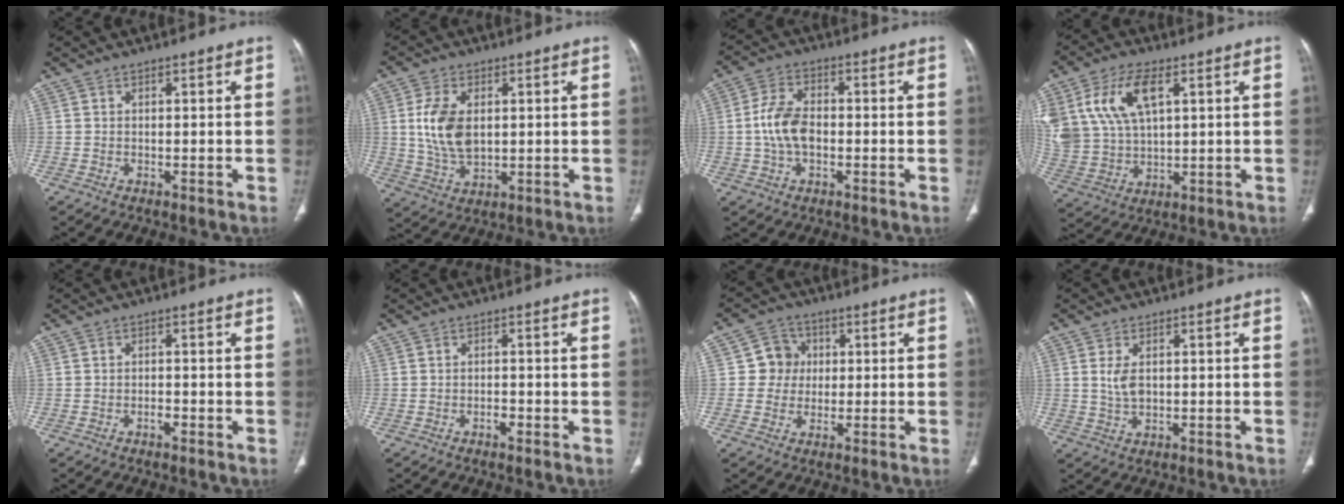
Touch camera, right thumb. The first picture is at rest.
{"total": 10.0, "force": [1.5, 6.0, 7.9], "torque": [-0.153, -0.010, 0.038]}
{"total": 8.2, "force": [-0.7, 5.1, 6.4], "torque": [-0.123, 0.016, -0.018]}
{"total": 15.9, "force": [6.1, 8.8, 11.8], "torque": [-0.242, -0.008, 0.129]}
{"total": 1.2, "force": [-0.8, 0.5, 0.8], "torque": [-0.013, 0.005, -0.013]}
{"total": 1.3, "force": [-0.8, 0.6, 0.8], "torque": [-0.014, 0.005, -0.014]}
{"total": 5.6, "force": [0.6, 5.4, 1.2], "torque": [0.016, 0.010, 0.003]}
{"total": 3.8, "force": [0.6, 2.3, 3.0], "torque": [-0.061, -0.004, 0.016]}